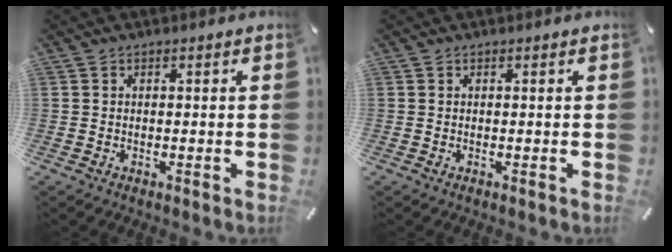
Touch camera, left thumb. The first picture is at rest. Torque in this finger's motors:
{"motor_torque": [-0.01, 0.13, -0.04, -0.03, 0.00]}